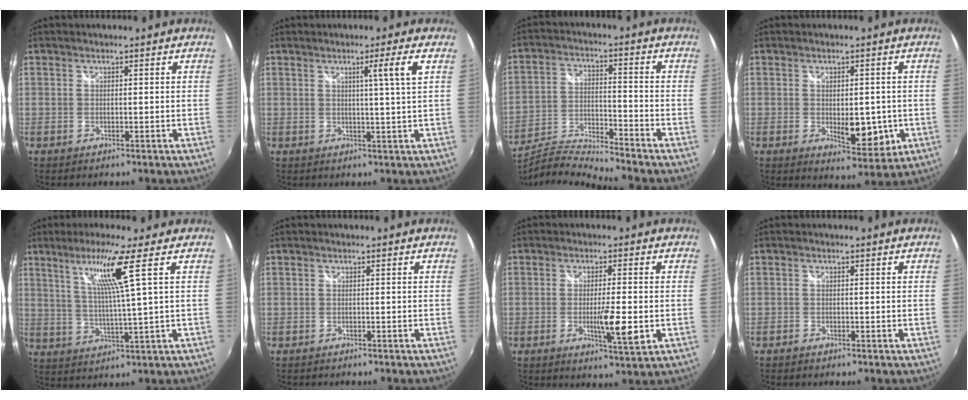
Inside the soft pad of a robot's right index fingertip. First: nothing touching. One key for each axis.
{"total": 4.4, "fx": 1.5, "fy": -1.5, "fz": 3.8, "tx": -0.060, "ty": -0.004, "tz": 0.024}
{"total": 10.6, "fx": -10.1, "fy": -1.4, "fz": 2.9, "tx": -0.054, "ty": -0.012, "tz": -0.193}
{"total": 7.6, "fx": -1.5, "fy": 3.7, "fz": 6.5, "tx": -0.095, "ty": -0.019, "tz": -0.013}
{"total": 8.3, "fx": 4.0, "fy": -1.8, "fz": 7.1, "tx": -0.124, "ty": -0.003, "tz": 0.077}
{"total": 1.2, "fx": -1.2, "fy": 0.3, "fz": 0.2, "tx": -0.008, "ty": -0.007, "tz": -0.019}
{"total": 6.4, "fx": -1.4, "fy": 0.9, "fz": 6.2, "tx": -0.108, "ty": -0.013, "tz": -0.023}
{"total": 1.3, "fx": -1.2, "fy": 0.4, "fz": 0.3, "tx": -0.011, "ty": -0.007, "tz": -0.023}